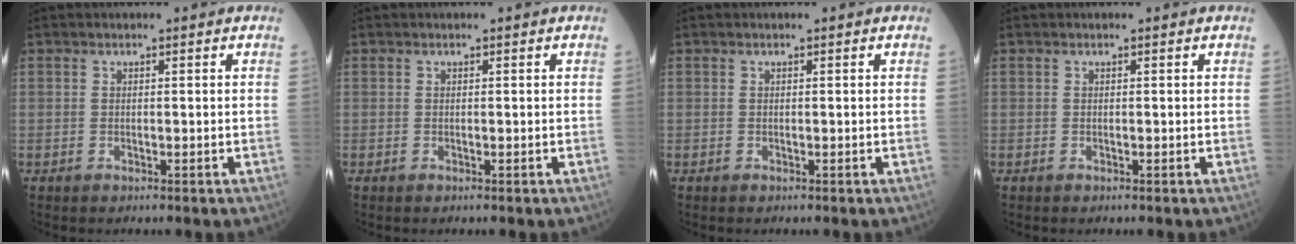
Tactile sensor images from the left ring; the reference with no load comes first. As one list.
[{"total": 0.0}, {"total": 0.0}, {"total": 0.0}]